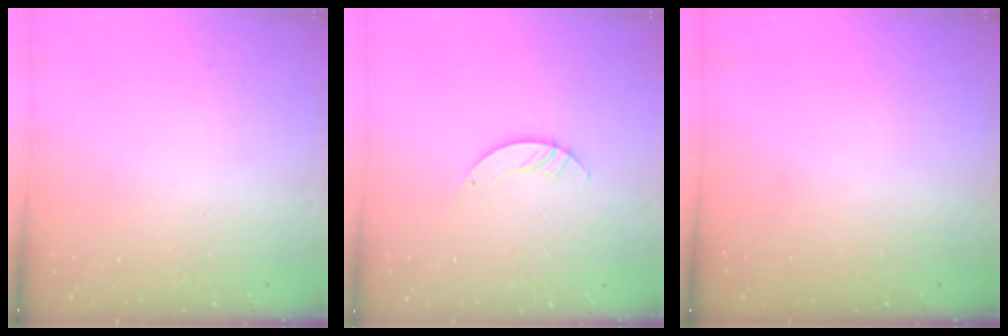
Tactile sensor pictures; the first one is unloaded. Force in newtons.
{"total": 3.5, "press": 3.5, "slide": 0.3}
{"total": 0.0}